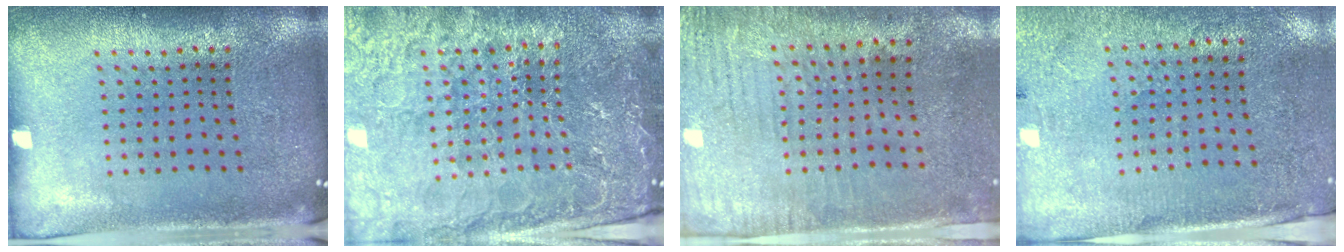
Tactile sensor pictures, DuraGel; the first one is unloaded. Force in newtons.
{"total": 4.7, "press": 4.4, "slide": 1.7}
{"total": 2.9, "press": 2.4, "slide": 1.7}
{"total": 2.7, "press": 2.3, "slide": 1.4}